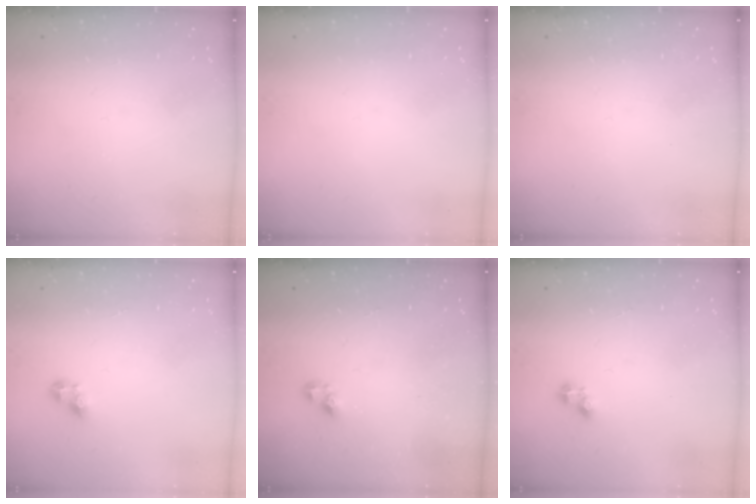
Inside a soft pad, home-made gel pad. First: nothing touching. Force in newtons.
{"total": 0.0}
{"total": 0.0}
{"total": 5.0, "press": 5.0, "slide": 0.6}
{"total": 4.1, "press": 4.1, "slide": 0.5}
{"total": 2.1, "press": 2.1, "slide": 0.3}